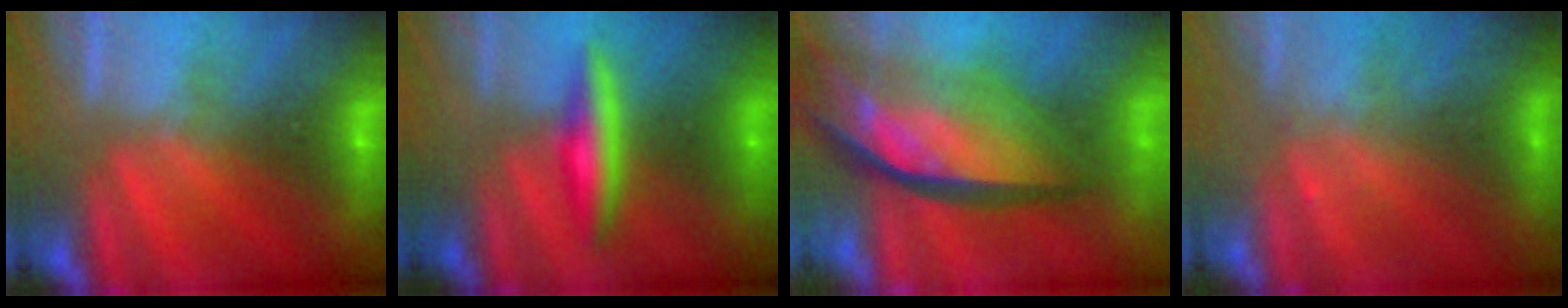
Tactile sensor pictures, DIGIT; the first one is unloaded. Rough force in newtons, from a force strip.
{"total": 2.7}
{"total": 8.1}
{"total": 2.2}